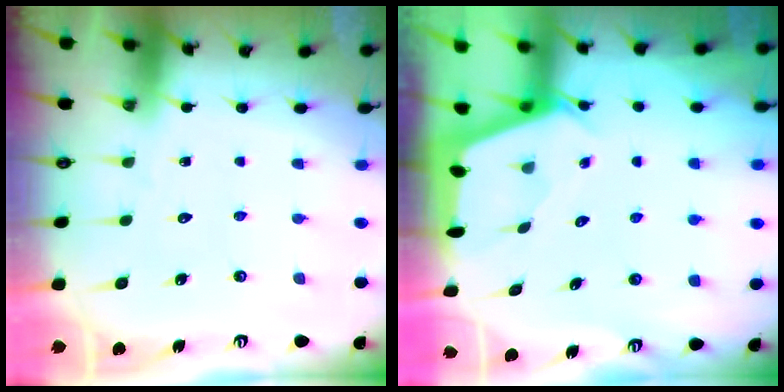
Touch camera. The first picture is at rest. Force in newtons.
{"total": 2.4, "press": 2.4, "slide": 0.3}